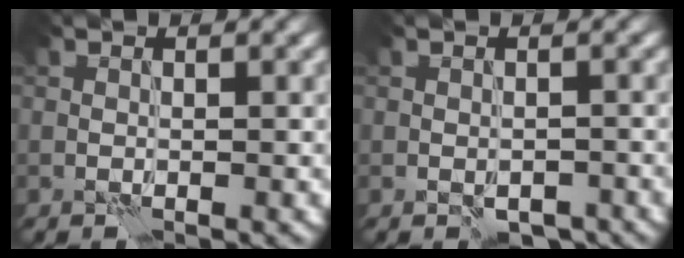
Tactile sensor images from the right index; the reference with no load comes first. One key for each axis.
{"total": 2.9, "fx": -2.0, "fy": 1.7, "fz": 1.3, "tx": -0.025, "ty": -0.003, "tz": -0.024}